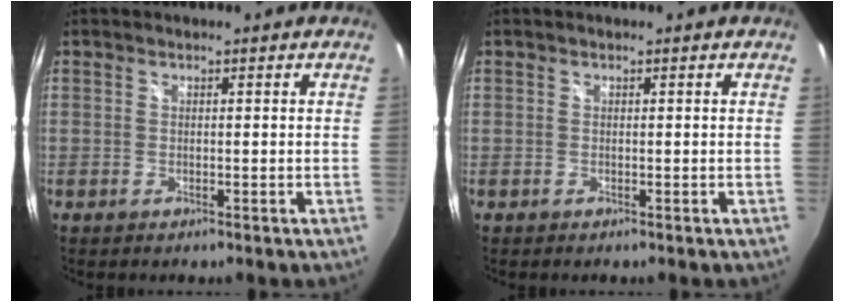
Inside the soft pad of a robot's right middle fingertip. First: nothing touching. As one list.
[{"total": 0.0}]